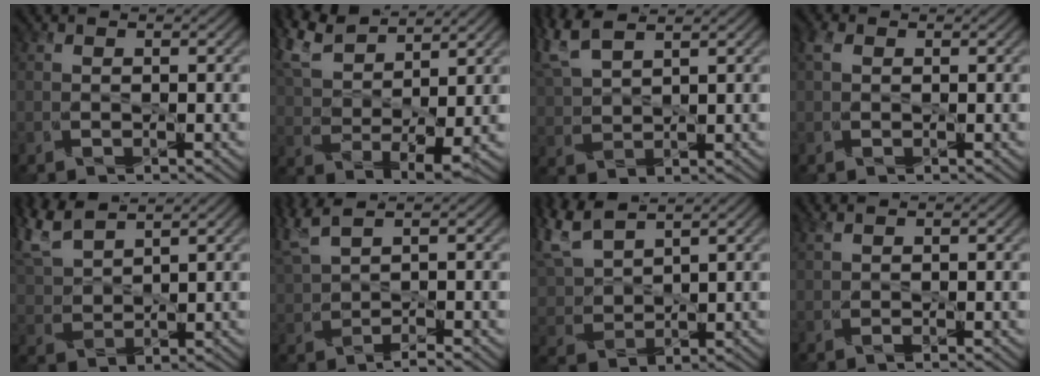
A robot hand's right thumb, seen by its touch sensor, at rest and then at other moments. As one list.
[{"total": 9.6, "force": [7.4, 2.4, 5.6], "torque": [-0.151, 0.021, 0.152]}, {"total": 7.1, "force": [5.4, 1.8, 4.2], "torque": [-0.131, 0.025, 0.113]}, {"total": 1.1, "force": [0.6, 0.7, 0.5], "torque": [-0.017, 0.005, 0.008]}, {"total": 7.3, "force": [6.2, 1.7, 3.5], "torque": [-0.107, 0.026, 0.132]}, {"total": 5.2, "force": [2.4, 0.7, 4.6], "torque": [-0.099, 0.022, 0.047]}, {"total": 8.8, "force": [6.7, 3.1, 4.8], "torque": [-0.157, 0.030, 0.138]}, {"total": 1.2, "force": [1.0, -0.5, 0.4], "torque": [-0.017, 0.007, 0.018]}]